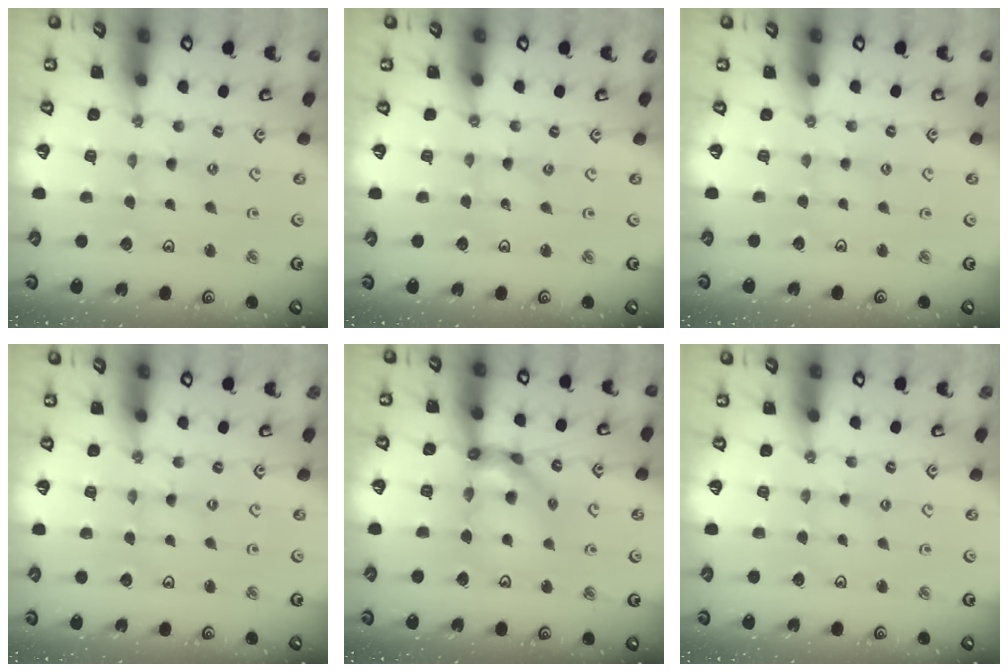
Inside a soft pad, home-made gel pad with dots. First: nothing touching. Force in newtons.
{"total": 0.0}
{"total": 2.1, "press": 2.1, "slide": 0.2}
{"total": 0.0}
{"total": 13.4, "press": 13.3, "slide": 1.6}
{"total": 1.2, "press": 1.2, "slide": 0.3}